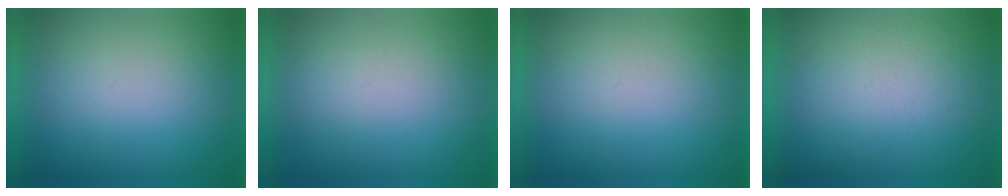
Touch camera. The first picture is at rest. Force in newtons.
{"total": 1.4}
{"total": 1.1}
{"total": 5.9}